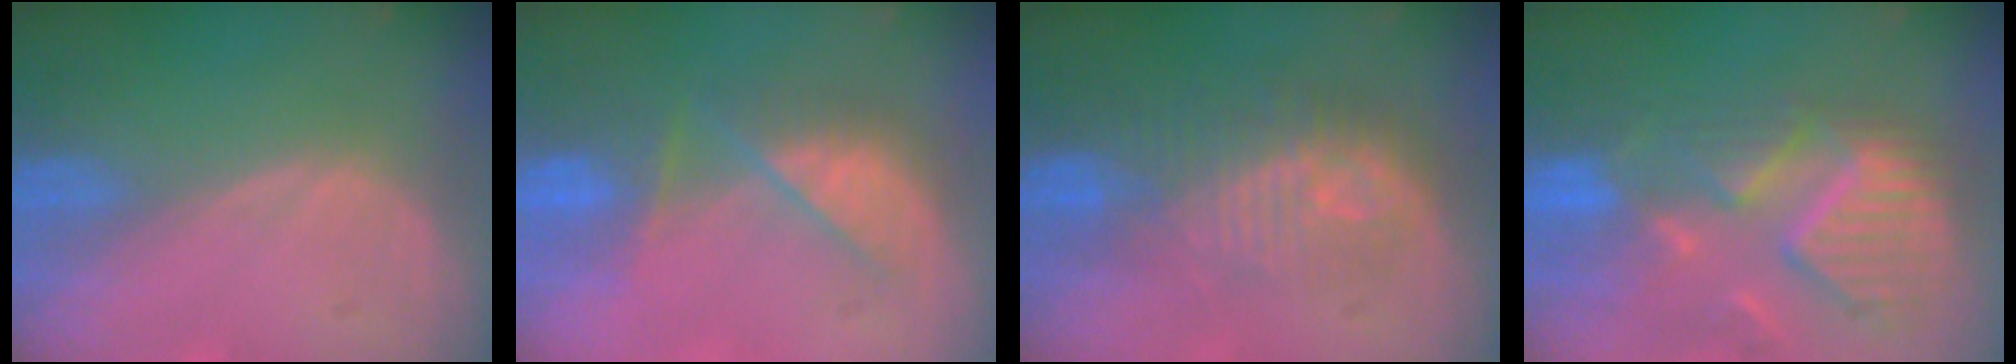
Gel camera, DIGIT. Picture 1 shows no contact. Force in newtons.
{"total": 7.3, "press": 7.1, "slide": 1.7}
{"total": 9.7, "press": 8.9, "slide": 3.9}
{"total": 11.9, "press": 10.6, "slide": 5.4}